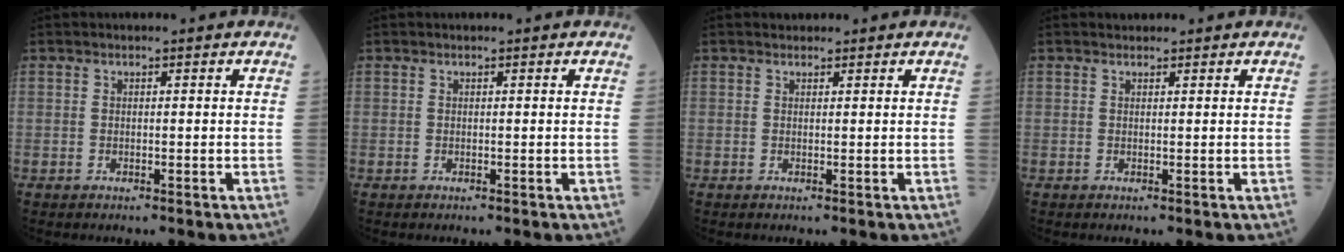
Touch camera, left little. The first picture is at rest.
{"total": 0.0}
{"total": 0.8, "force": [0.6, 0.4, 0.0], "torque": [-0.005, 0.005, 0.009]}
{"total": 0.7, "force": [0.6, 0.4, 0.0], "torque": [-0.007, 0.005, 0.010]}